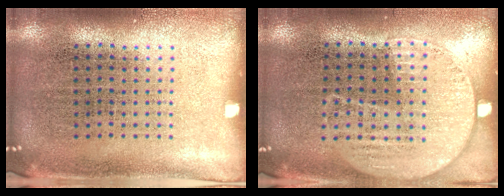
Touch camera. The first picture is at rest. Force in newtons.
{"total": 1.2, "press": 1.0, "slide": 0.6}